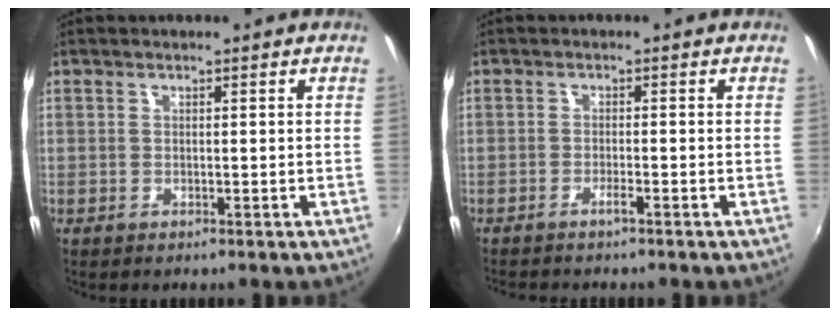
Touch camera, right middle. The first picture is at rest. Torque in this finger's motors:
{"motor_torque": [1.03, -1.11, 0.09, 0.05]}